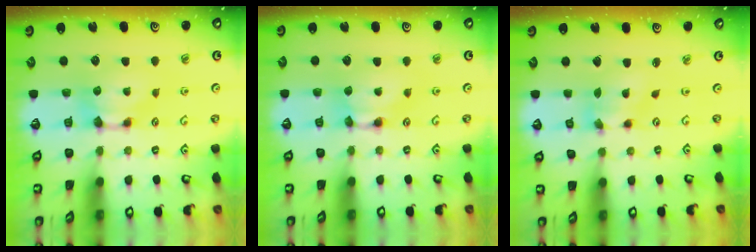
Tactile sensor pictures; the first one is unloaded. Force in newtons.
{"total": 1.7, "press": 1.7, "slide": 0.1}
{"total": 2.0, "press": 1.5, "slide": 1.3}